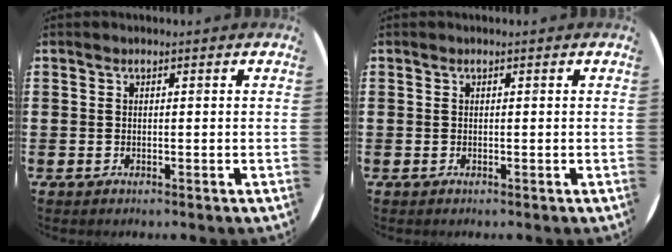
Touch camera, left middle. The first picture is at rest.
{"total": 0.0}